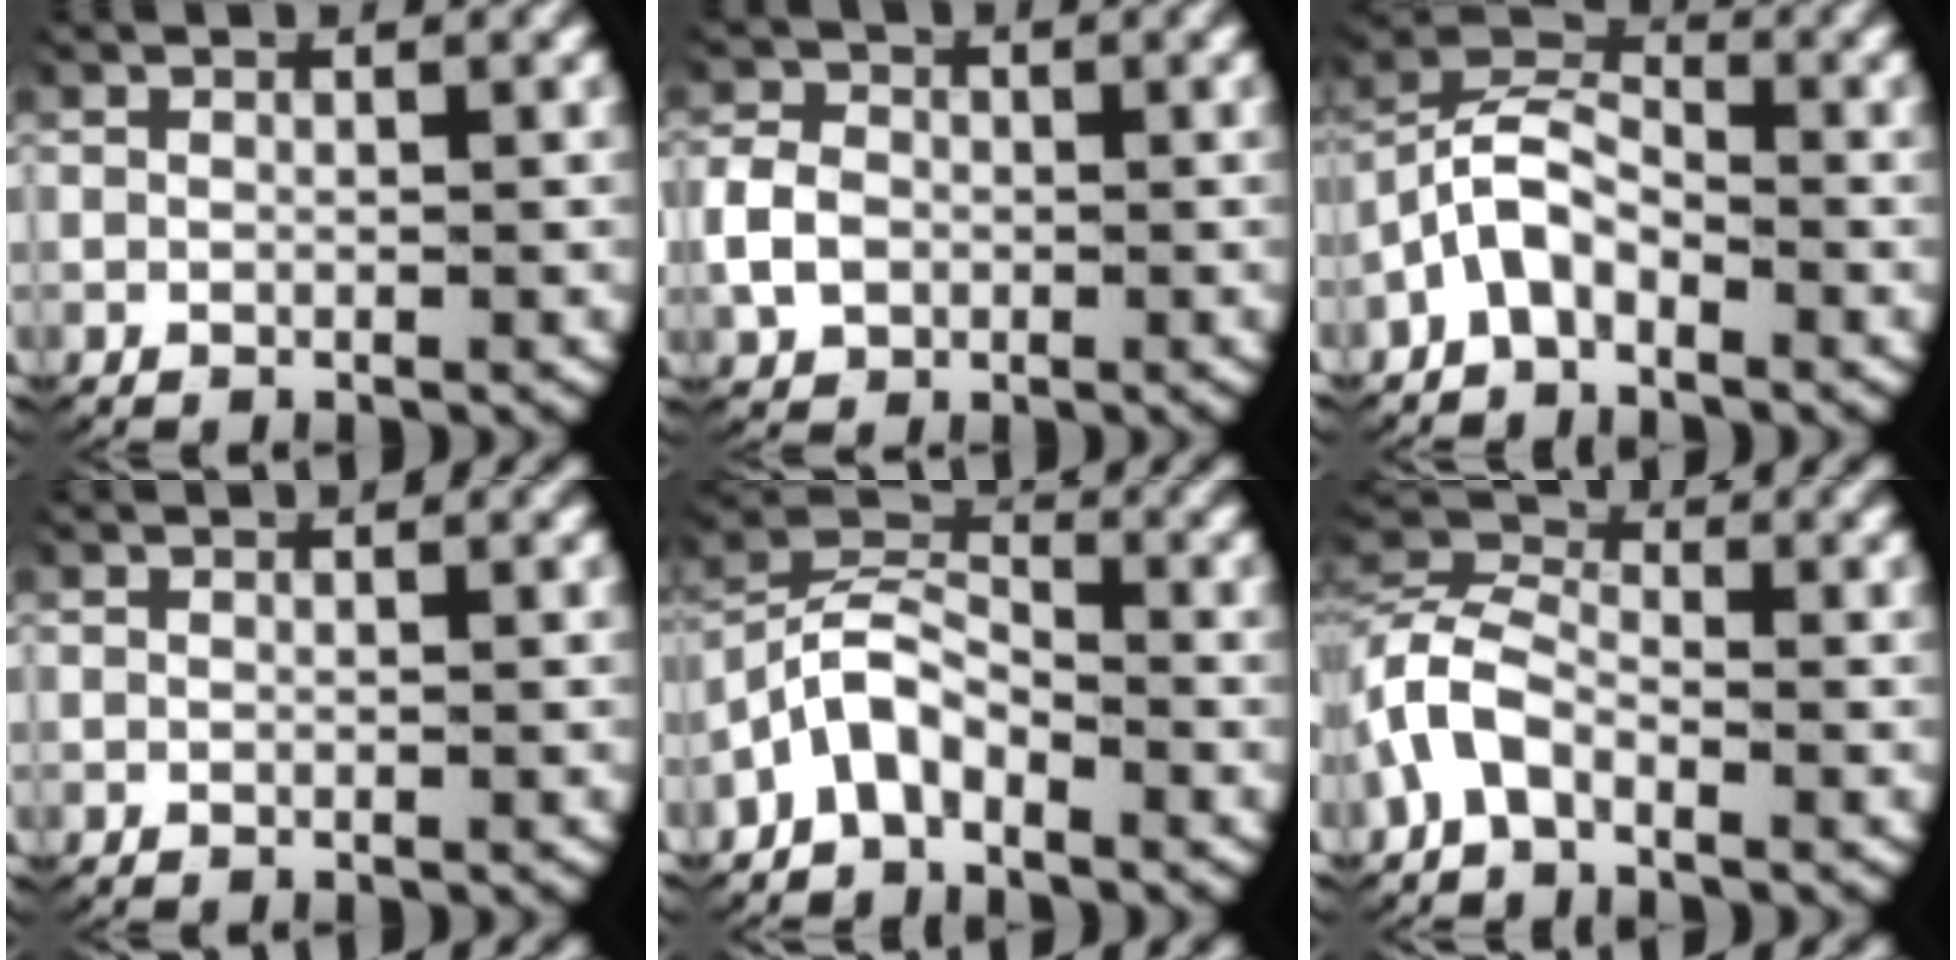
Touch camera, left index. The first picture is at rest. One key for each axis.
{"total": 3.2, "fx": -0.6, "fy": 2.7, "fz": 1.6, "tx": -0.043, "ty": -0.004, "tz": -0.008}
{"total": 4.7, "fx": -0.6, "fy": 3.9, "fz": 2.6, "tx": -0.058, "ty": -0.001, "tz": -0.022}
{"total": 0.0}
{"total": 5.2, "fx": -1.2, "fy": 4.2, "fz": 2.8, "tx": -0.068, "ty": -0.007, "tz": -0.031}
{"total": 4.6, "fx": -1.1, "fy": 3.7, "fz": 2.4, "tx": -0.066, "ty": -0.005, "tz": -0.030}